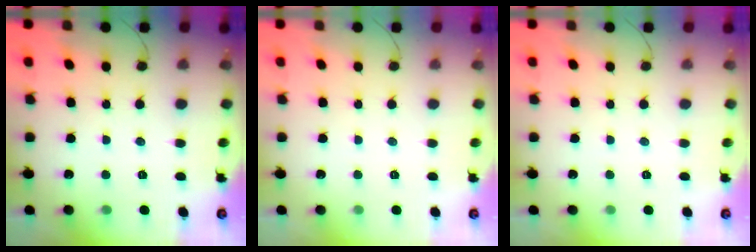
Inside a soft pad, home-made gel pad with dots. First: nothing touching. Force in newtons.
{"total": 0.0}
{"total": 0.0}